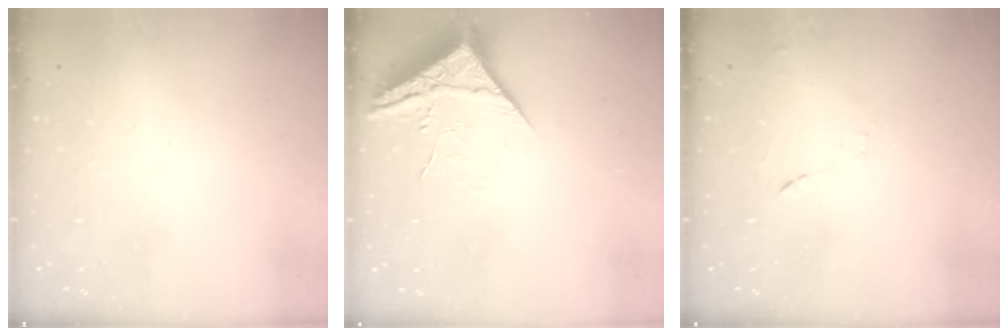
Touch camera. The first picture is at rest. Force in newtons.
{"total": 6.7, "press": 6.7, "slide": 0.5}
{"total": 7.3, "press": 7.2, "slide": 0.7}